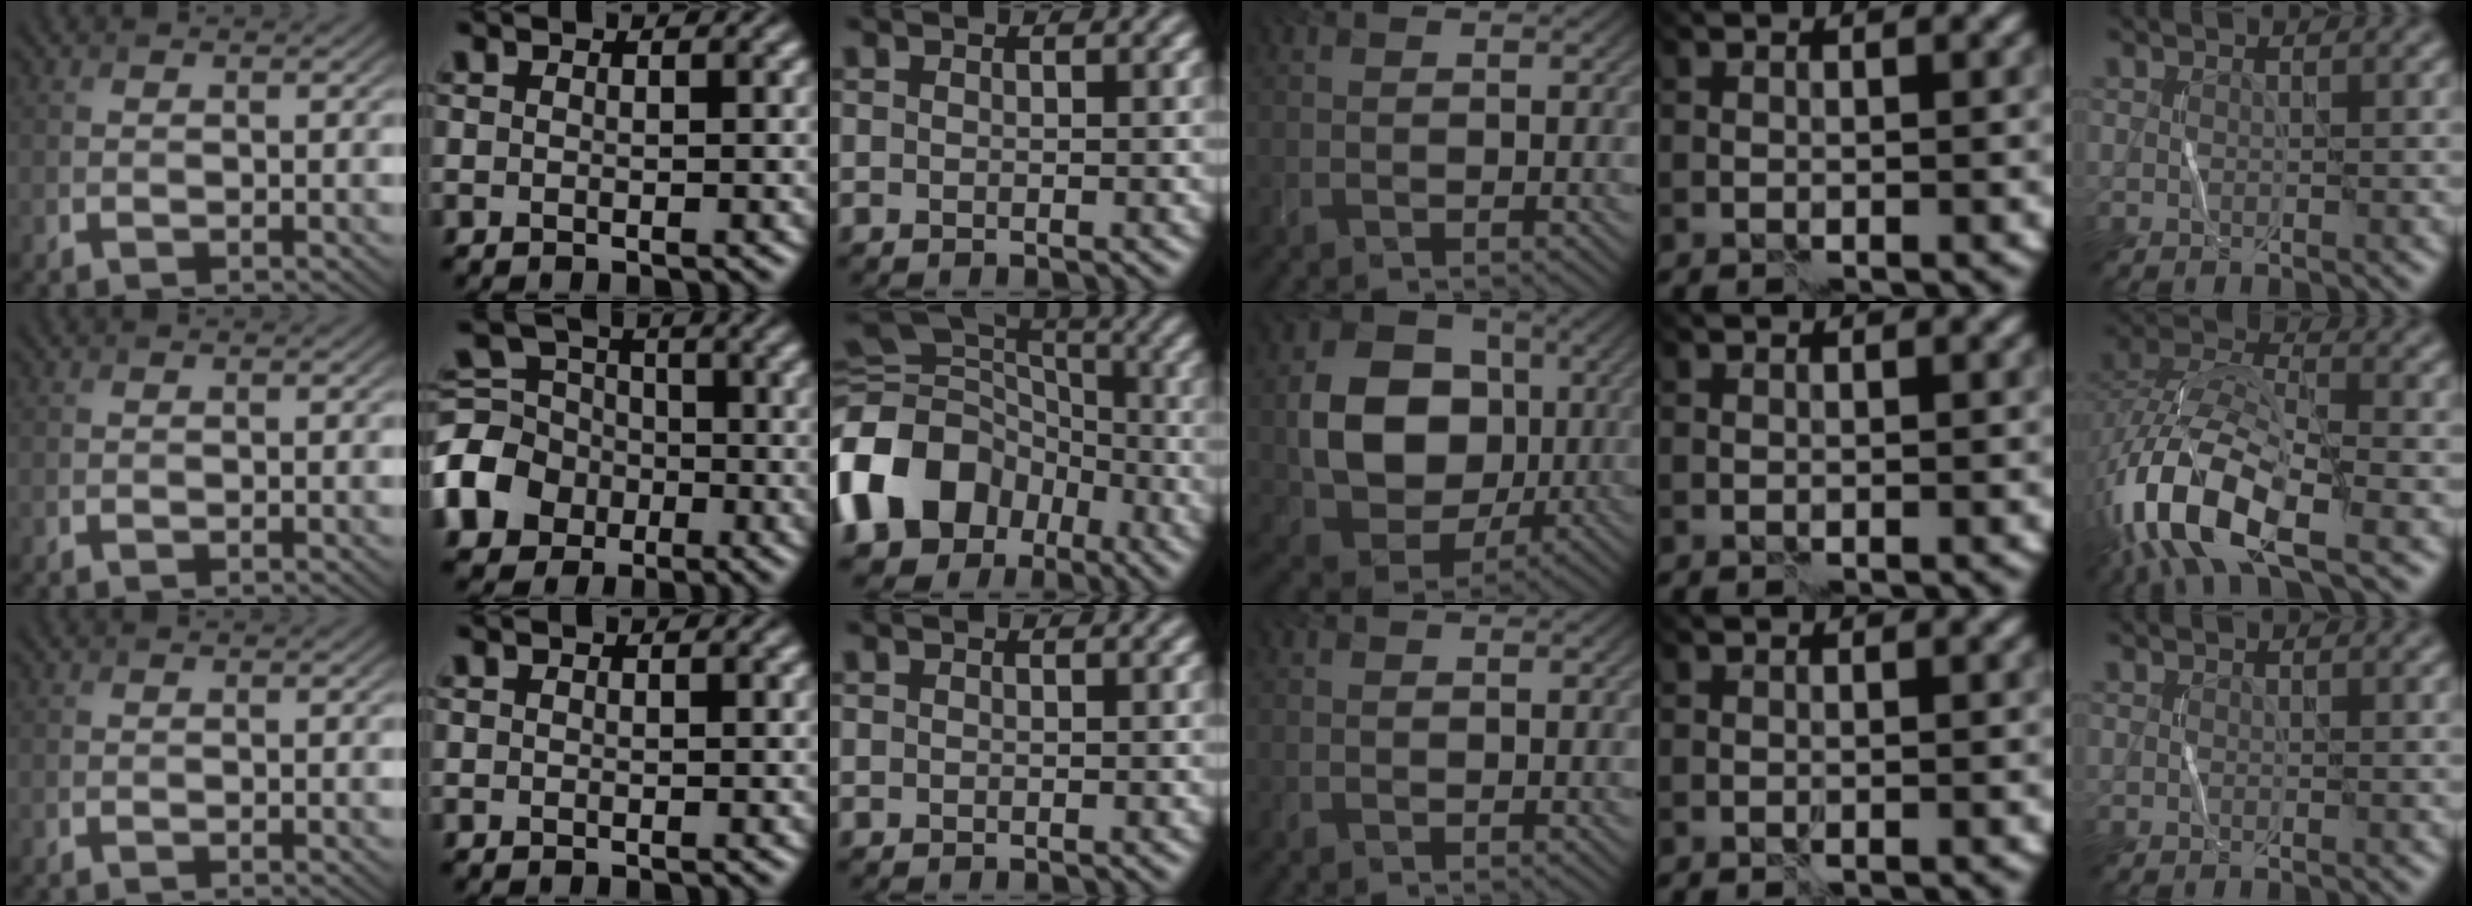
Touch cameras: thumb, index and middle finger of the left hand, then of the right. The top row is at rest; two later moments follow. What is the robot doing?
{"motion": "wrap", "object": "cellophane"}